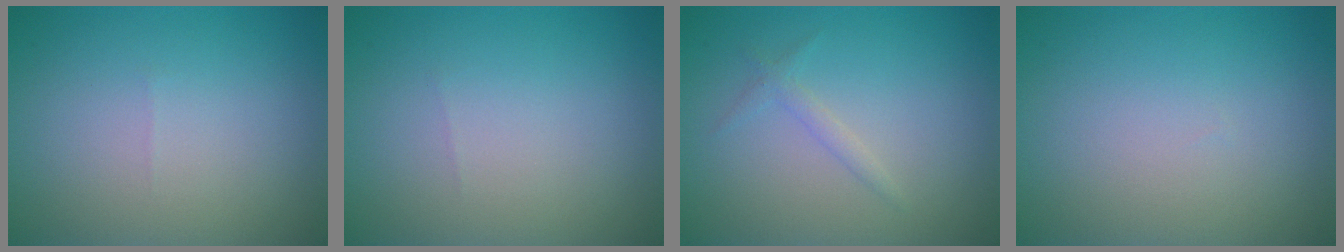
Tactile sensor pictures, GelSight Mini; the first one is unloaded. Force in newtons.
{"total": 0.0}
{"total": 1.1, "press": 1.1, "slide": 0.1}
{"total": 0.0}